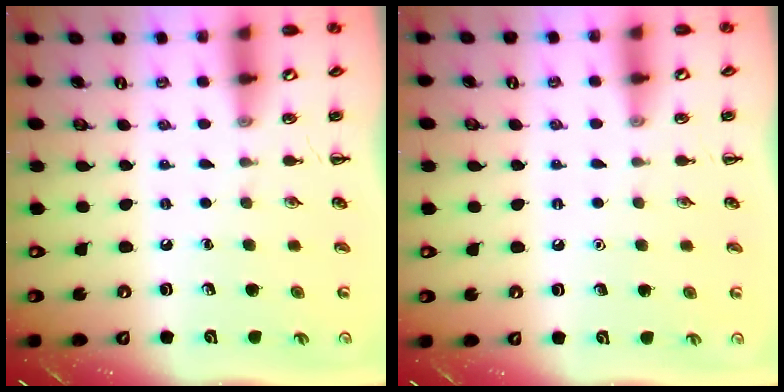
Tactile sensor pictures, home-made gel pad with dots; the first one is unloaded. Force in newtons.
{"total": 1.6, "press": 1.6, "slide": 0.1}